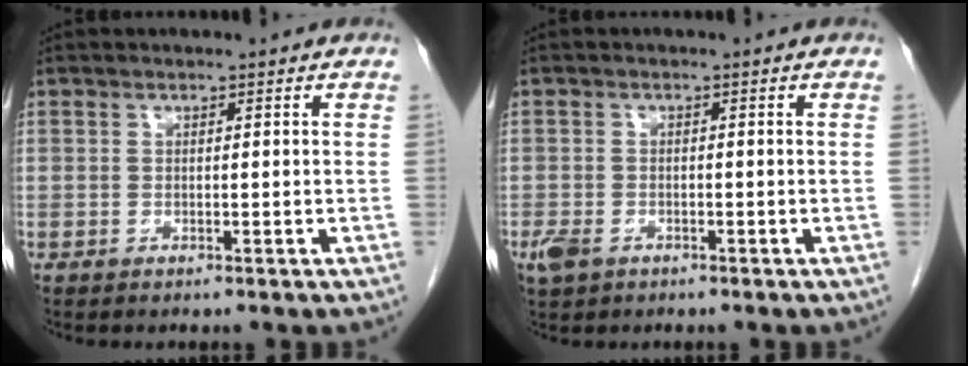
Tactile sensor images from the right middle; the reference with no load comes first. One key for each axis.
{"total": 3.1, "fx": -1.8, "fy": 2.0, "fz": 1.6, "tx": -0.035, "ty": -0.003, "tz": -0.028}